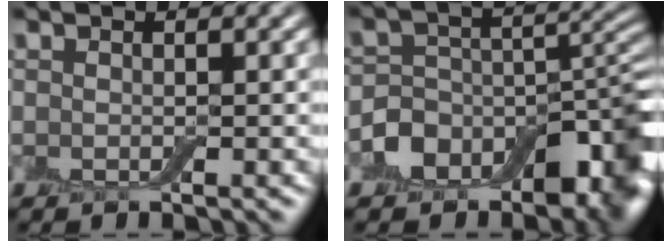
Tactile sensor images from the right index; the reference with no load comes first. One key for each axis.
{"total": 10.2, "fx": -5.8, "fy": 6.1, "fz": 5.6, "tx": -0.083, "ty": -0.002, "tz": -0.105}